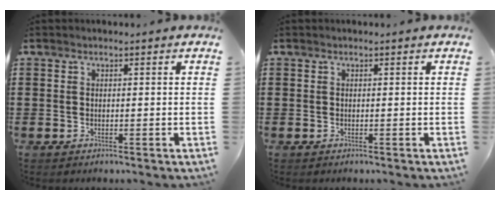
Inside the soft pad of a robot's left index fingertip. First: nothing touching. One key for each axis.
{"total": 0.0}